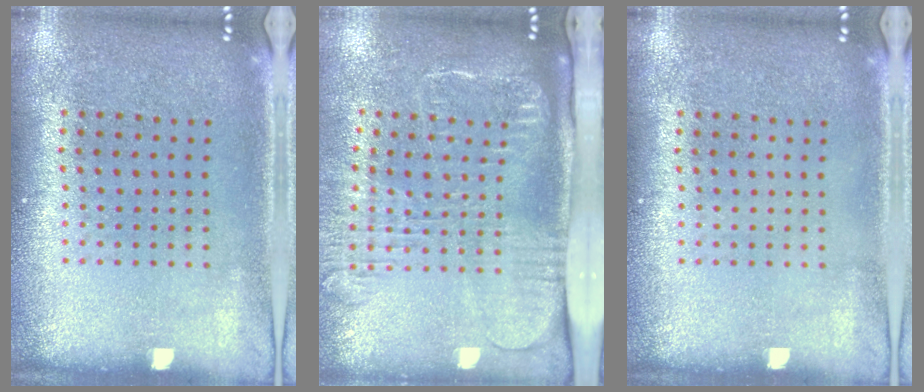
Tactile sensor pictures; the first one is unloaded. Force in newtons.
{"total": 2.7, "press": 2.1, "slide": 1.7}
{"total": 0.0}